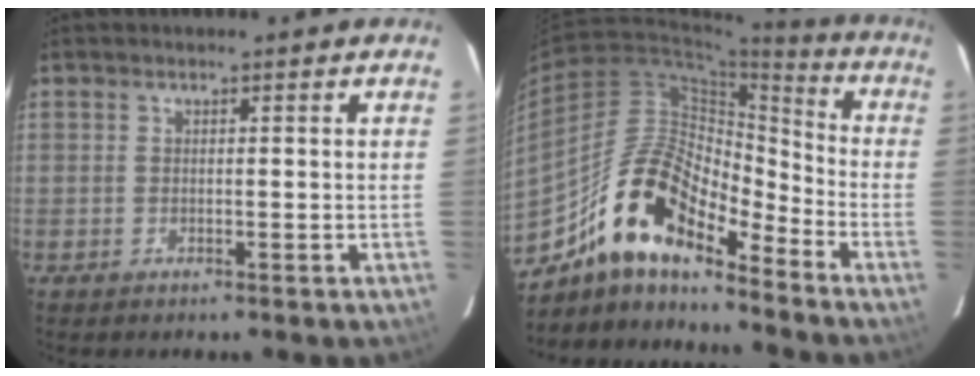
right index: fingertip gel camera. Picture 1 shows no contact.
{"total": 16.3, "force": [-12.3, 5.5, 9.1], "torque": [-0.161, 0.014, -0.237]}